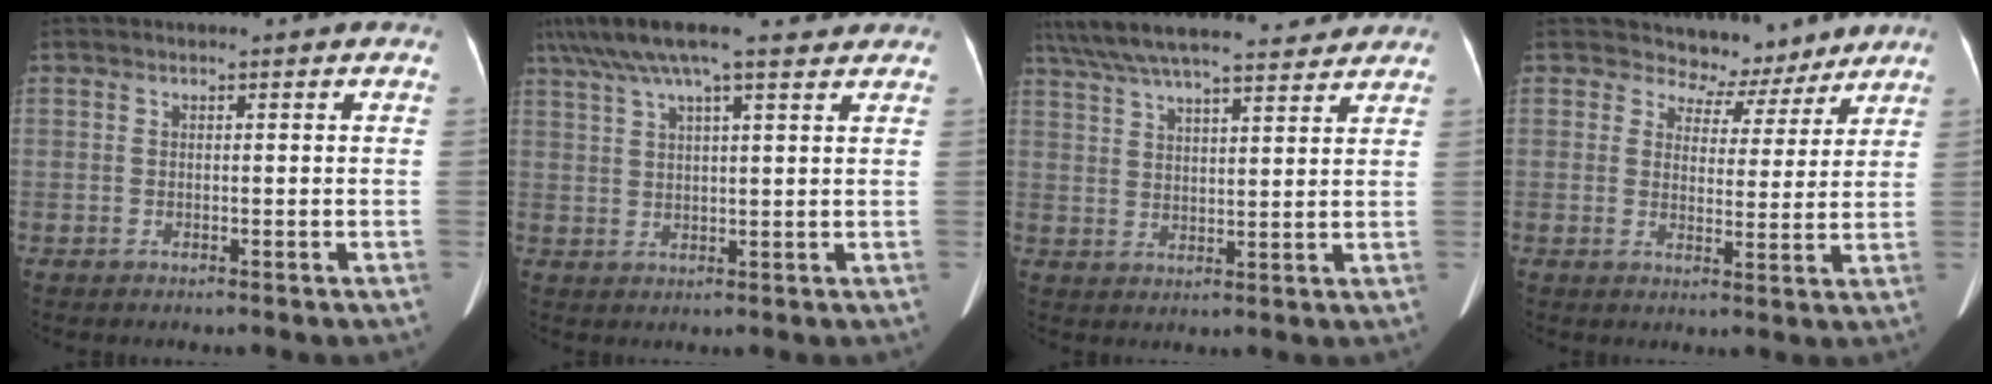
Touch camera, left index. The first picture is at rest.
{"total": 15.4, "force": [12.1, 2.3, 9.2], "torque": [-0.173, 0.054, 0.185]}
{"total": 20.3, "force": [17.9, 3.6, 9.0], "torque": [-0.173, 0.044, 0.268]}
{"total": 6.4, "force": [5.8, 2.9, -0.5], "torque": [0.015, -0.008, 0.065]}